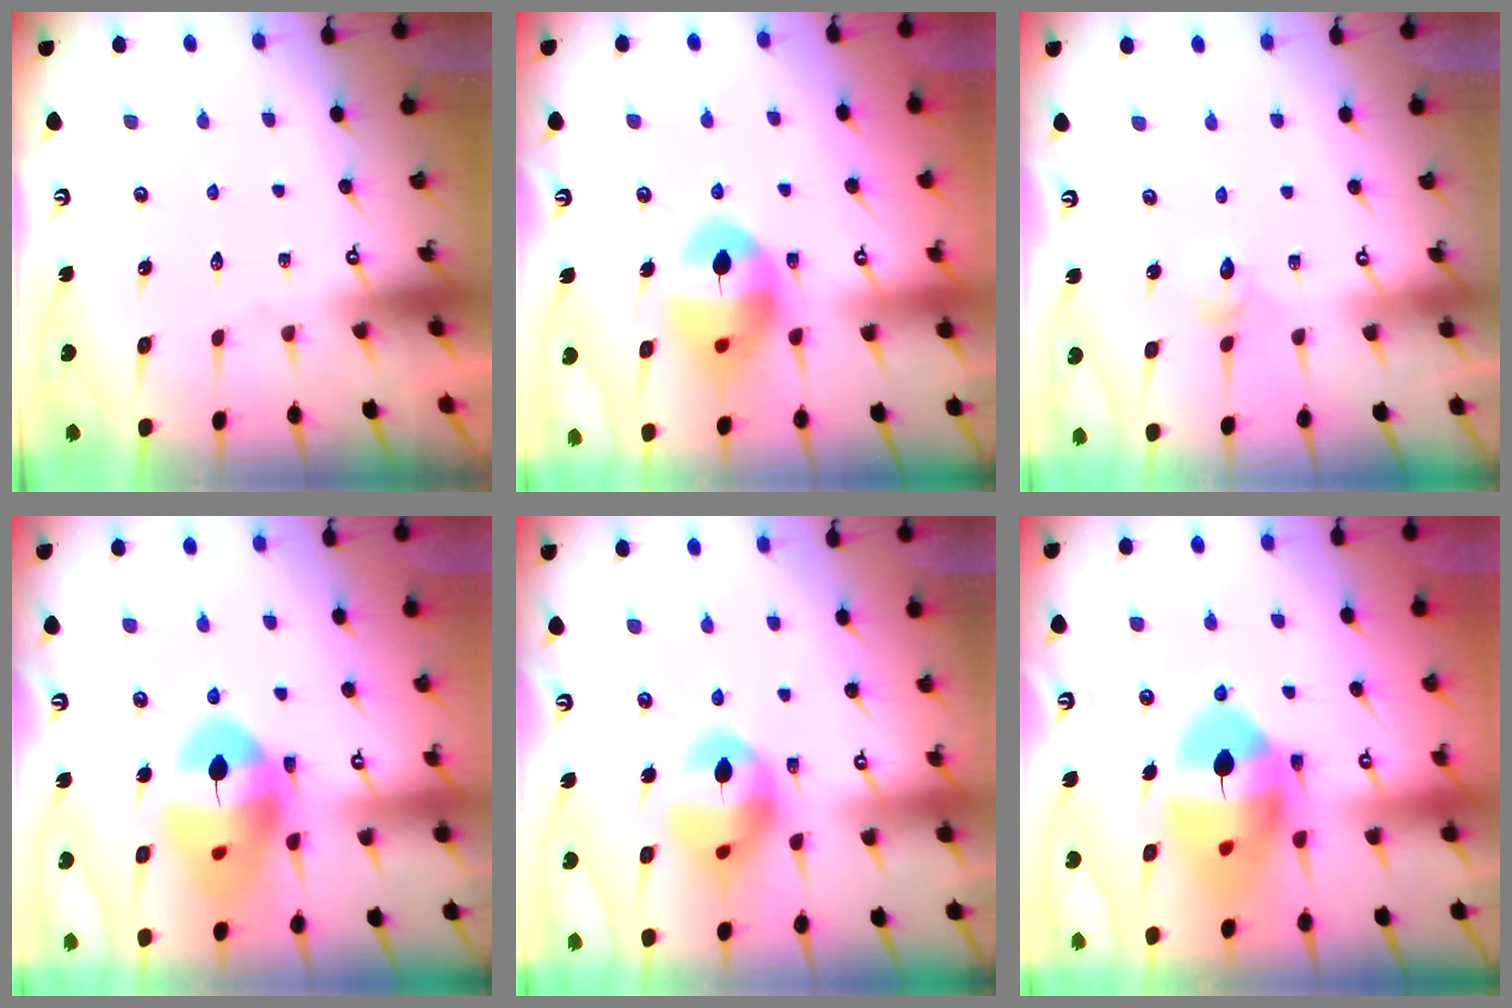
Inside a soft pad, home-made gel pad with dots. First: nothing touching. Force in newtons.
{"total": 13.5, "press": 13.4, "slide": 1.9}
{"total": 2.4, "press": 2.4, "slide": 0.3}
{"total": 16.9, "press": 16.8, "slide": 2.0}
{"total": 14.7, "press": 14.5, "slide": 2.1}
{"total": 17.2, "press": 17.1, "slide": 2.2}